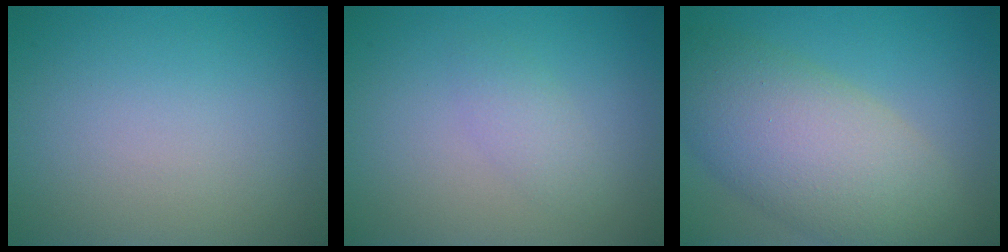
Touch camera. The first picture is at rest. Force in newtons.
{"total": 1.5, "press": 1.5, "slide": 0.0}
{"total": 9.1, "press": 9.1, "slide": 0.3}